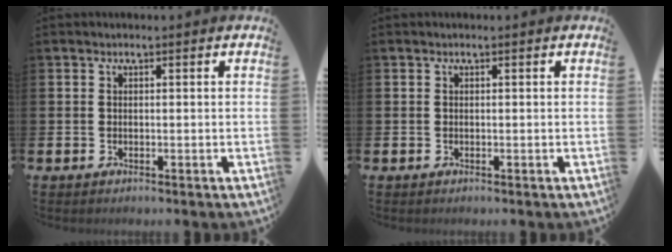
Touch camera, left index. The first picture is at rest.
{"total": 0.0}